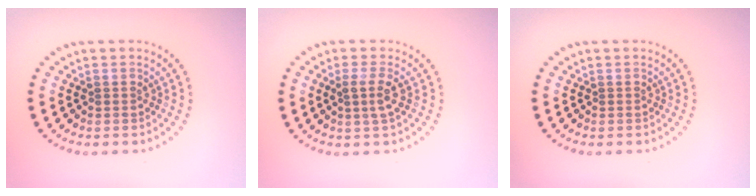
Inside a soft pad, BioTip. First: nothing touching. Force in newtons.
{"total": 1.6, "press": 1.3, "slide": 0.9}
{"total": 0.0}